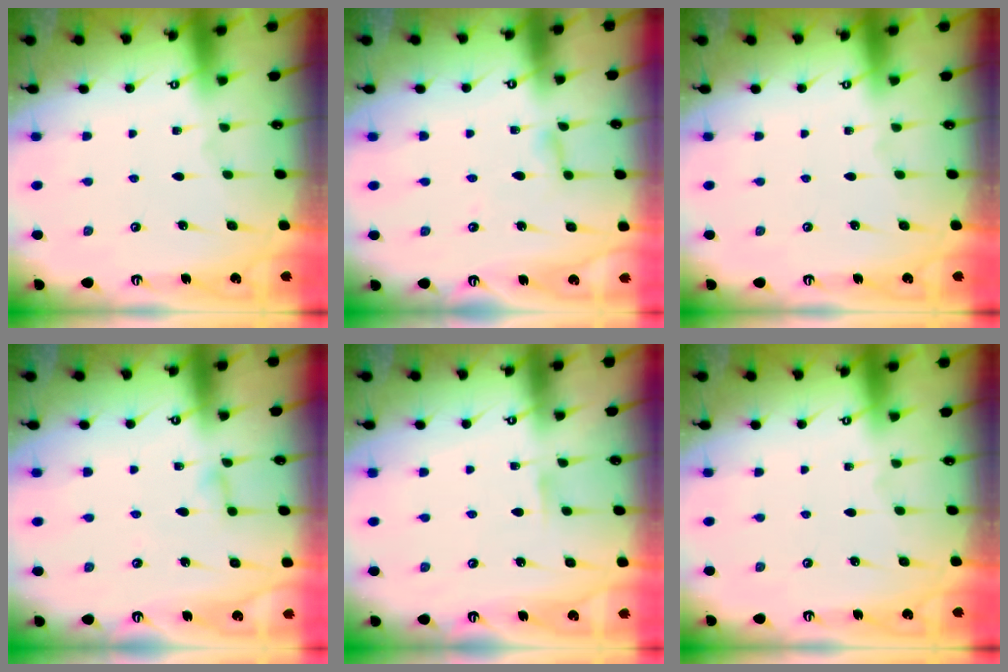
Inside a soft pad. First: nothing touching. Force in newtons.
{"total": 2.7, "press": 2.6, "slide": 0.2}
{"total": 0.0}
{"total": 3.4, "press": 3.4, "slide": 0.4}
{"total": 3.2, "press": 3.2, "slide": 0.3}
{"total": 0.0}